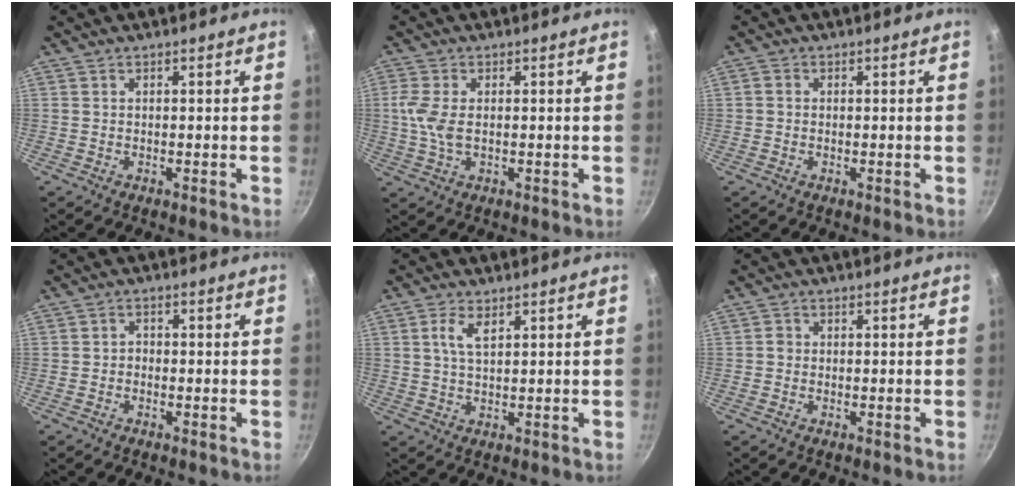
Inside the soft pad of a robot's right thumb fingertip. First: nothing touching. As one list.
[{"total": 5.2, "force": [0.3, 2.7, 4.5], "torque": [-0.103, 0.001, 0.004]}, {"total": 1.0, "force": [0.1, 0.9, 0.5], "torque": [-0.008, 0.005, -0.001]}, {"total": 1.2, "force": [-0.5, 0.9, 0.5], "torque": [-0.006, 0.007, -0.010]}, {"total": 4.0, "force": [1.8, 1.7, 3.2], "torque": [-0.060, -0.007, 0.035]}, {"total": 1.1, "force": [0.0, 1.1, 0.3], "torque": [-0.003, 0.005, -0.002]}]